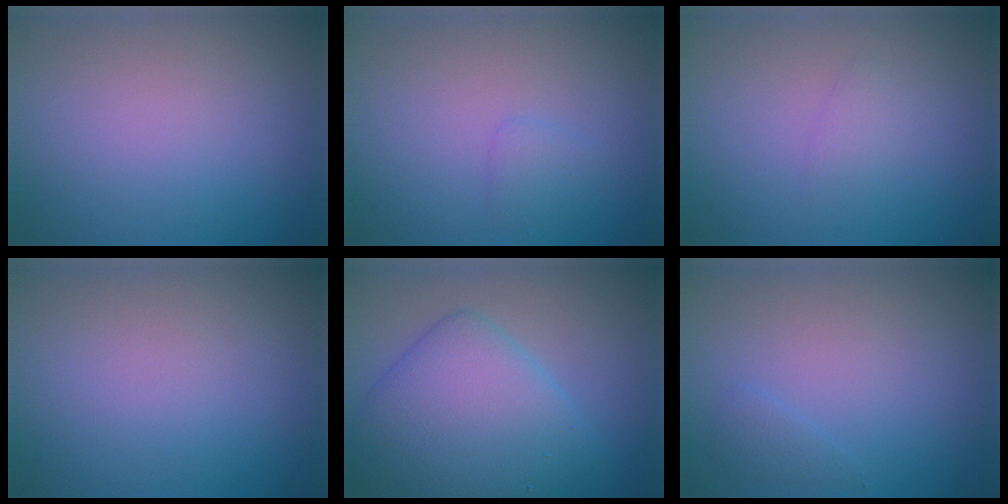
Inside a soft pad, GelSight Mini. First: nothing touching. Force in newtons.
{"total": 0.9, "press": 0.9, "slide": 0.2}
{"total": 0.9, "press": 0.9, "slide": 0.0}
{"total": 0.0}
{"total": 7.5, "press": 7.5, "slide": 0.2}
{"total": 0.9, "press": 0.9, "slide": 0.1}